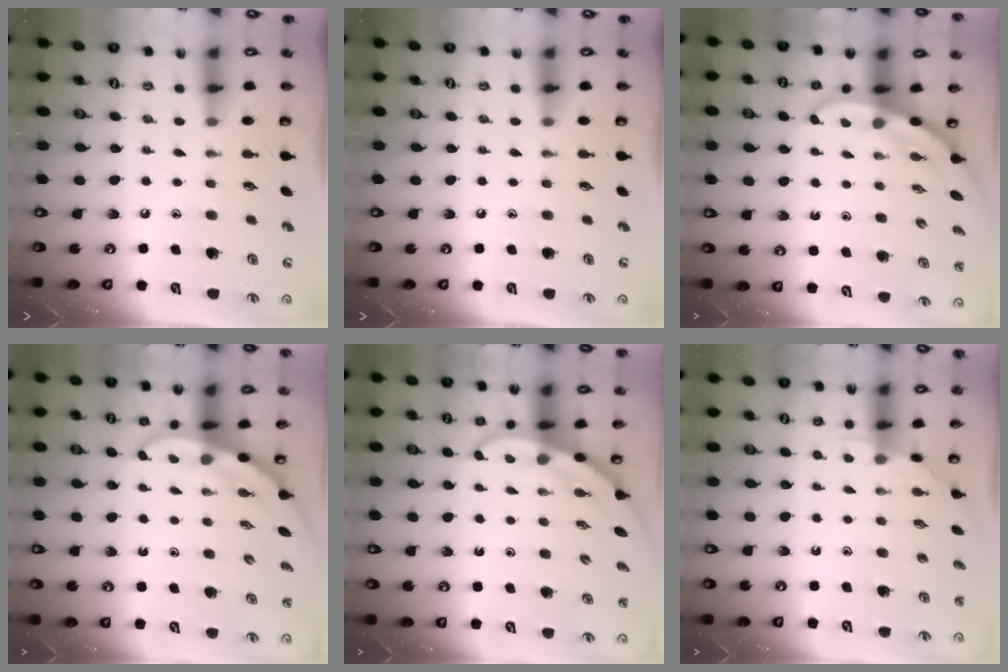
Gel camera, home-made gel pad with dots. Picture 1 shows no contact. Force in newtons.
{"total": 0.0}
{"total": 3.0, "press": 3.0, "slide": 0.1}
{"total": 2.9, "press": 2.9, "slide": 0.1}
{"total": 3.2, "press": 3.2, "slide": 0.1}
{"total": 2.5, "press": 2.5, "slide": 0.2}